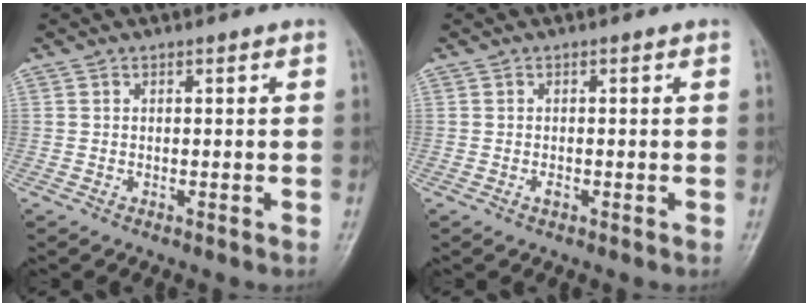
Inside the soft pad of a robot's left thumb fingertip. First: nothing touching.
{"total": 0.9, "force": [-0.4, 0.5, 0.7], "torque": [-0.011, 0.001, -0.006]}